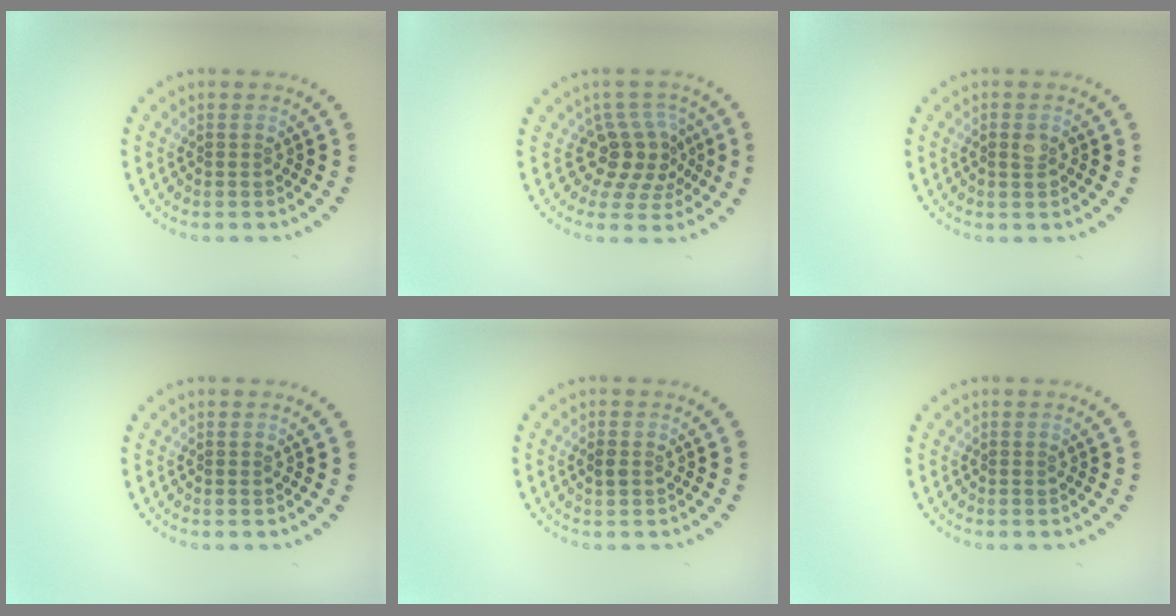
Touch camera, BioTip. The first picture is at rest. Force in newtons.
{"total": 3.7, "press": 2.9, "slide": 2.3}
{"total": 1.4, "press": 1.3, "slide": 0.3}
{"total": 0.0}
{"total": 1.0, "press": 1.0, "slide": 0.2}
{"total": 0.0}